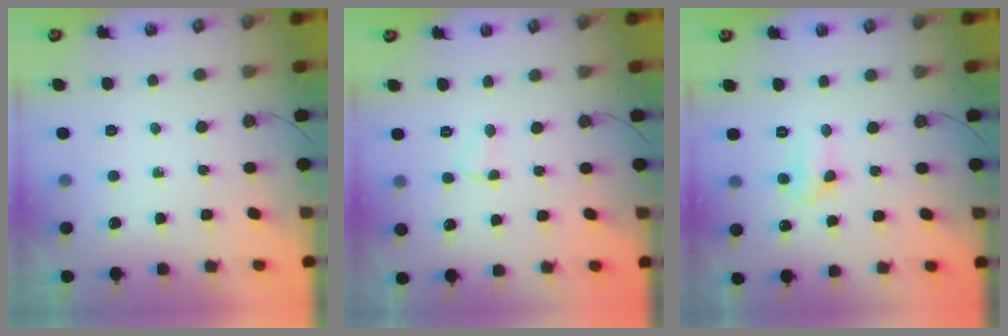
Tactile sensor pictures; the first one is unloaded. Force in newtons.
{"total": 2.6, "press": 2.6, "slide": 0.3}
{"total": 3.9, "press": 3.8, "slide": 1.0}